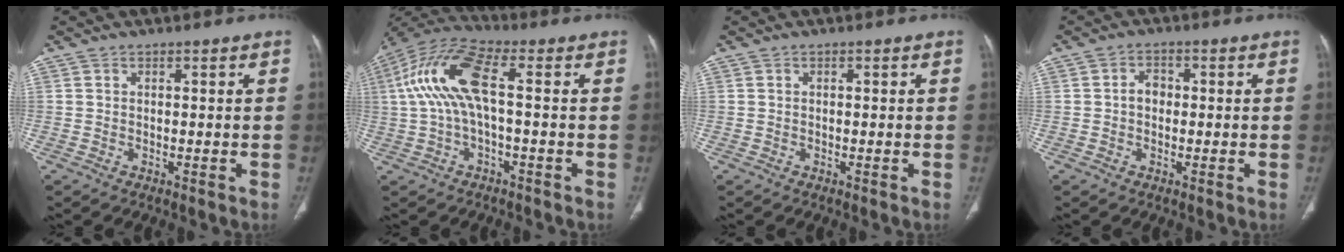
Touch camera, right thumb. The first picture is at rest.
{"total": 12.8, "force": [0.8, 4.4, 12.0], "torque": [-0.276, 0.041, 0.012]}
{"total": 0.0}
{"total": 2.8, "force": [-0.1, 2.2, 1.8], "torque": [-0.018, 0.010, -0.008]}